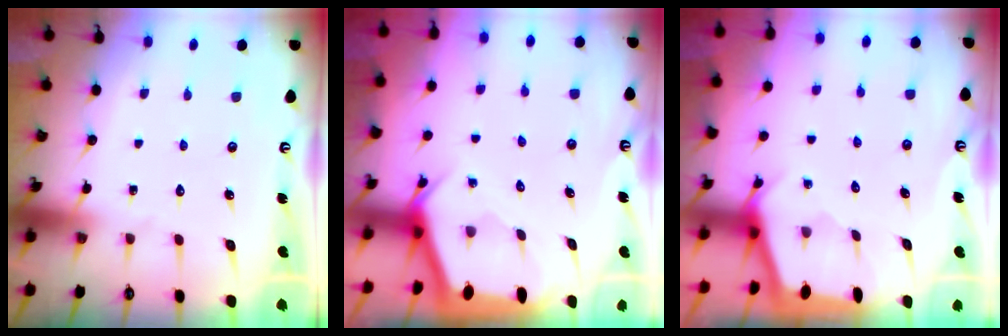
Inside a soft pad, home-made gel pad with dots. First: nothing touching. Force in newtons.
{"total": 2.6, "press": 2.6, "slide": 0.2}
{"total": 2.1, "press": 2.1, "slide": 0.3}